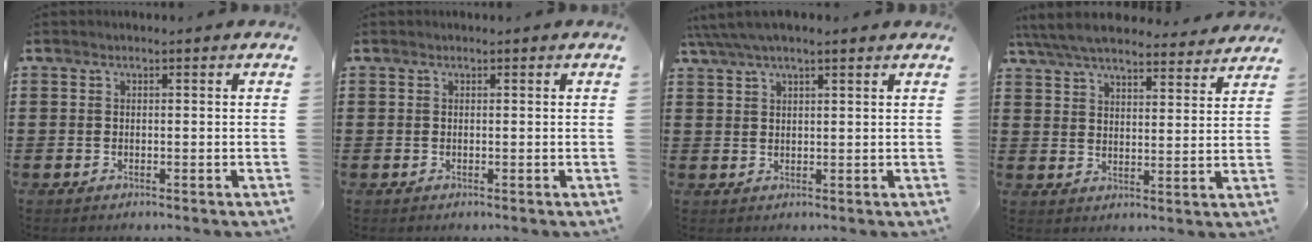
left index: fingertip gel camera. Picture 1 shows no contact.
{"total": 0.0}
{"total": 3.4, "force": [2.6, 1.0, 2.0], "torque": [-0.046, 0.003, 0.048]}
{"total": 6.7, "force": [6.3, 1.0, 2.2], "torque": [-0.066, -0.026, 0.112]}